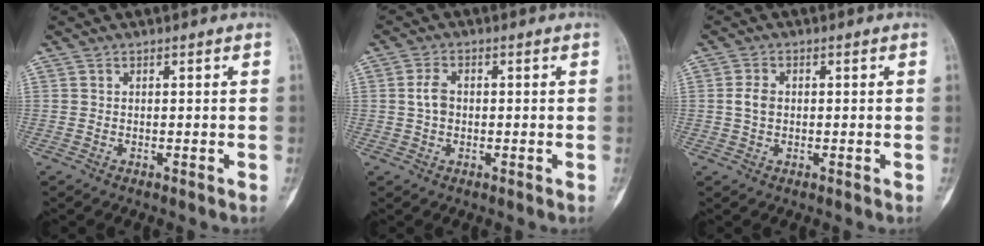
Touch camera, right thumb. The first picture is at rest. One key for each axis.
{"total": 3.4, "fx": 0.1, "fy": 2.4, "fz": 2.4, "tx": -0.043, "ty": 0.007, "tz": 0.000}
{"total": 3.1, "fx": 0.2, "fy": 2.2, "fz": 2.1, "tx": -0.039, "ty": 0.005, "tz": 0.002}